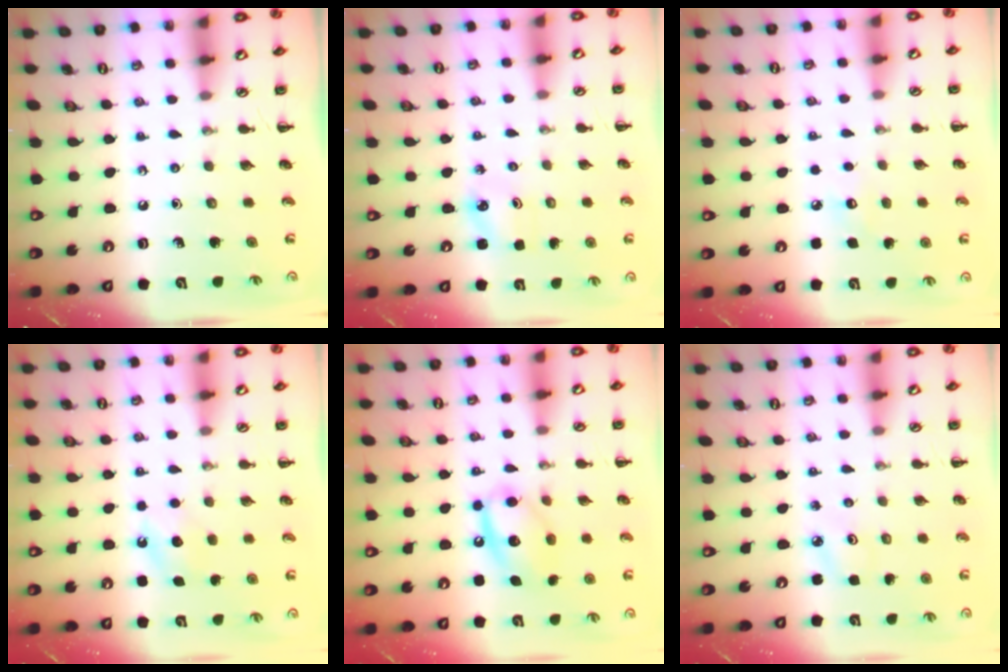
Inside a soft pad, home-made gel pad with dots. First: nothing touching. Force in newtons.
{"total": 2.5, "press": 2.4, "slide": 0.8}
{"total": 5.4, "press": 5.1, "slide": 1.5}
{"total": 6.0, "press": 5.8, "slide": 1.7}
{"total": 12.9, "press": 12.7, "slide": 2.1}
{"total": 2.4, "press": 2.3, "slide": 0.6}